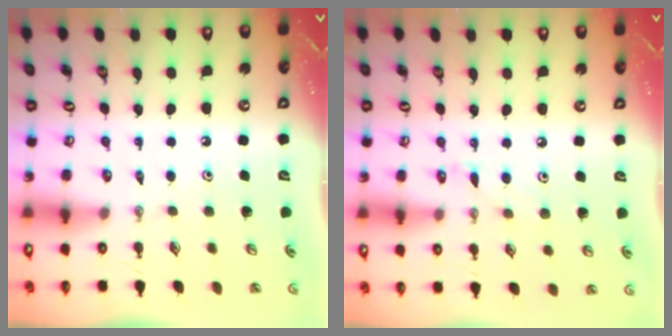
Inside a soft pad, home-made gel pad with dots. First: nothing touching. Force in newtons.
{"total": 6.3, "press": 6.3, "slide": 0.6}